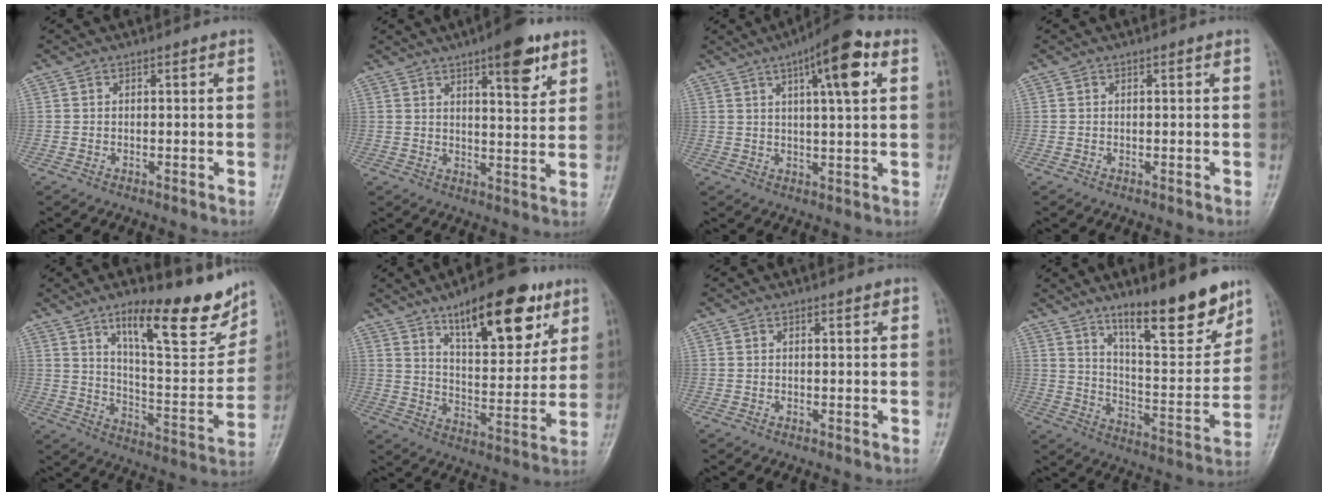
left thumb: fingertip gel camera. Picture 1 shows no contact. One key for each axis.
{"total": 9.8, "fx": 5.6, "fy": 3.0, "fz": 7.5, "tx": -0.086, "ty": -0.028, "tz": 0.077}
{"total": 11.2, "fx": 4.6, "fy": 3.0, "fz": 9.8, "tx": -0.134, "ty": 0.002, "tz": 0.064}
{"total": 0.0}
{"total": 20.0, "fx": 12.9, "fy": 5.9, "fz": 14.1, "tx": -0.160, "ty": -0.075, "tz": 0.203}
{"total": 18.9, "fx": 11.0, "fy": 7.2, "fz": 13.5, "tx": -0.157, "ty": -0.051, "tz": 0.175}
{"total": 0.8, "fx": 0.6, "fy": 0.2, "fz": 0.5, "tx": -0.007, "ty": -0.003, "tz": 0.008}
{"total": 17.8, "fx": 12.4, "fy": 5.1, "fz": 11.7, "tx": -0.128, "ty": -0.085, "tz": 0.200}